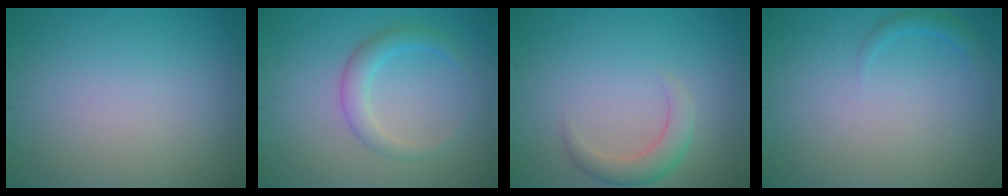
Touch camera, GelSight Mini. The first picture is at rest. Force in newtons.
{"total": 2.6, "press": 2.6, "slide": 0.1}
{"total": 2.6, "press": 2.6, "slide": 0.1}
{"total": 1.2, "press": 1.1, "slide": 0.2}